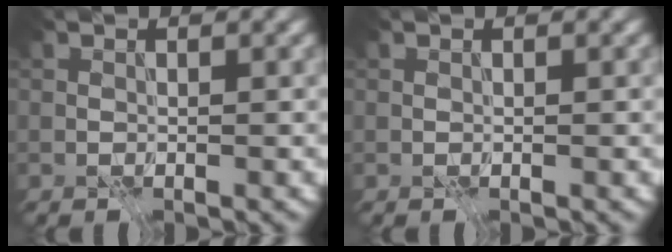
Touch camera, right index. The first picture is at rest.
{"total": 0.0}